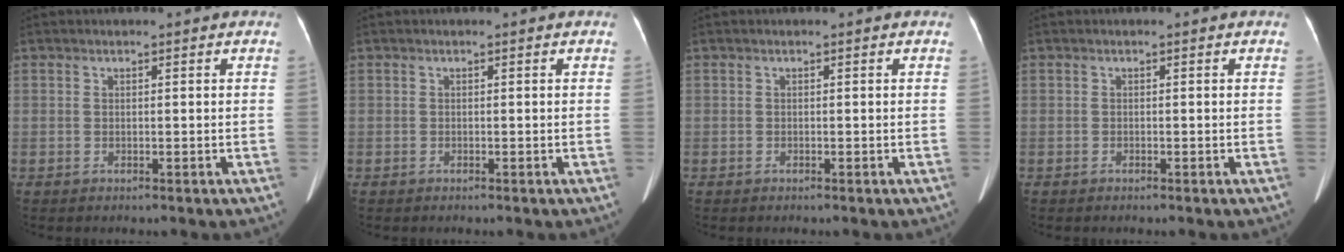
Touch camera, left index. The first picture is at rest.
{"total": 0.0}
{"total": 0.0}
{"total": 0.0}